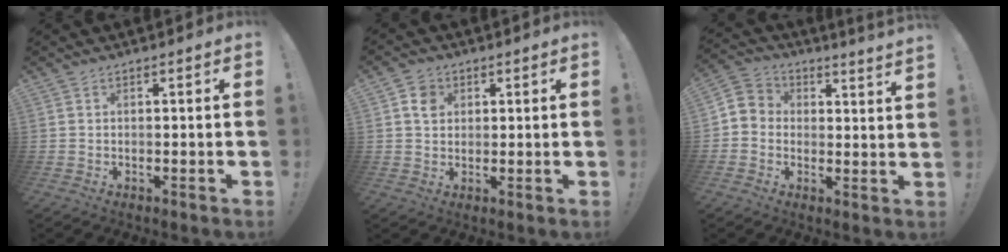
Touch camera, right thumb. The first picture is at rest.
{"total": 4.9, "force": [1.7, 4.2, 1.7], "torque": [-0.012, -0.005, 0.029]}
{"total": 4.1, "force": [1.2, 3.5, 1.8], "torque": [-0.029, -0.007, 0.026]}